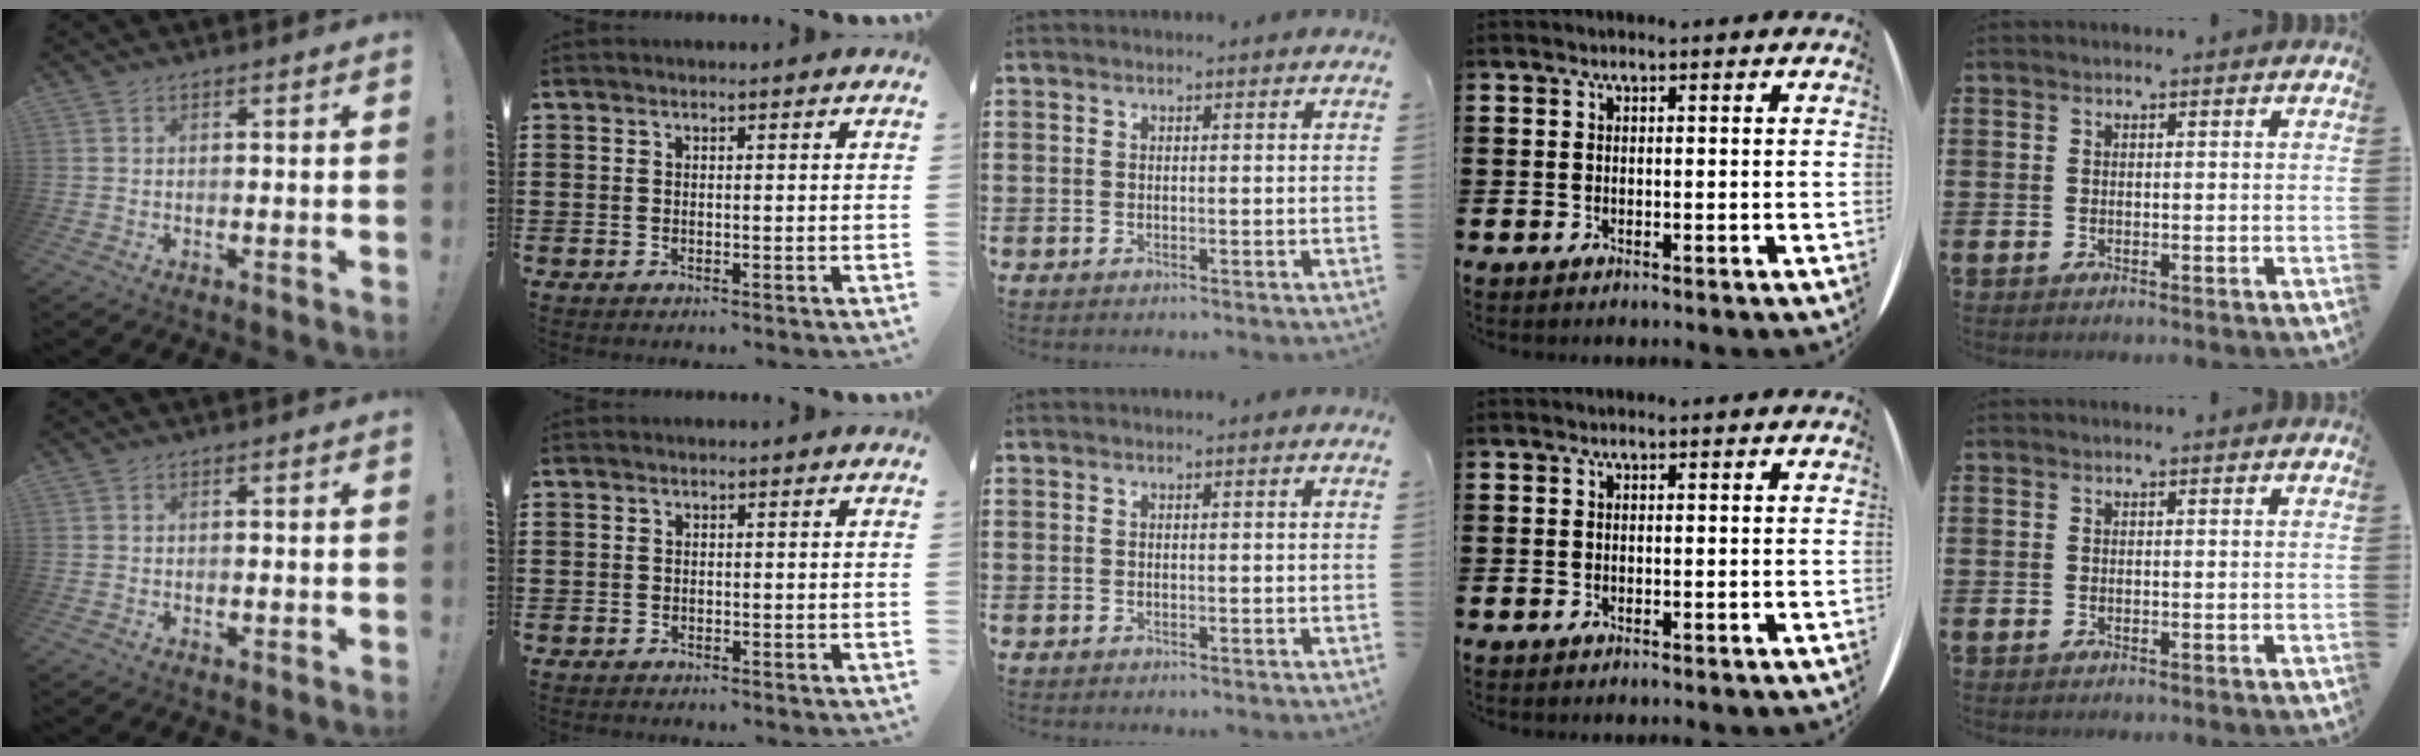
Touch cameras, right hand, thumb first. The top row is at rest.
{"index": {"total": 0.5, "force": [-0.4, 0.3, -0.1], "torque": [0.003, 0.003, -0.011]}}